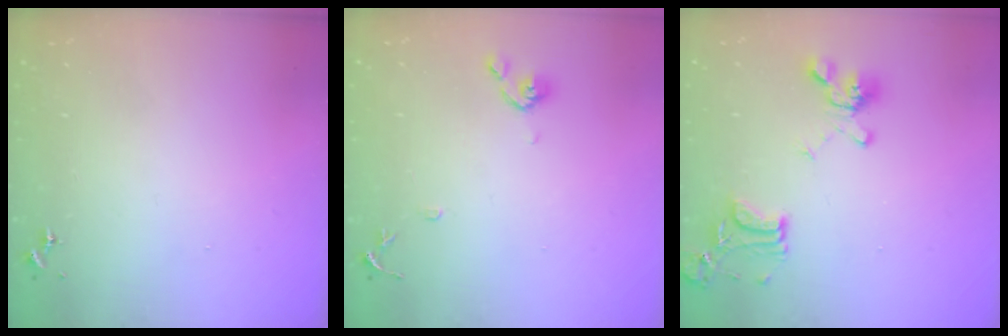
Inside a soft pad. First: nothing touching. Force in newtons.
{"total": 8.6, "press": 8.6, "slide": 0.7}
{"total": 15.8, "press": 15.7, "slide": 1.4}